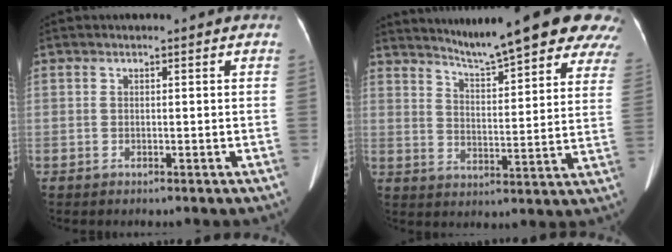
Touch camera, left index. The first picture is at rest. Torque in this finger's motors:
{"motor_torque": [1.01, -1.13, 0.24, 0.12]}